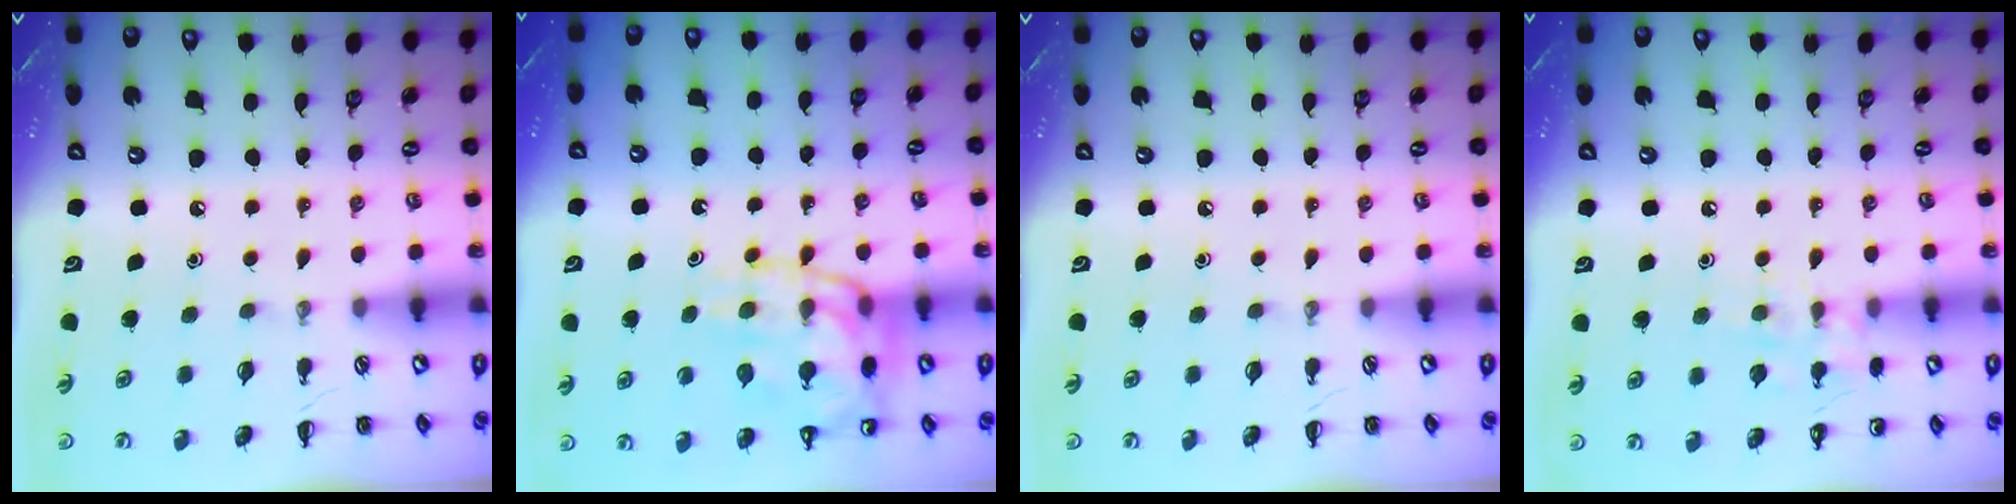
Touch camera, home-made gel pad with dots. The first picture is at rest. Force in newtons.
{"total": 17.4, "press": 17.1, "slide": 3.0}
{"total": 0.0}
{"total": 8.3, "press": 8.1, "slide": 1.5}